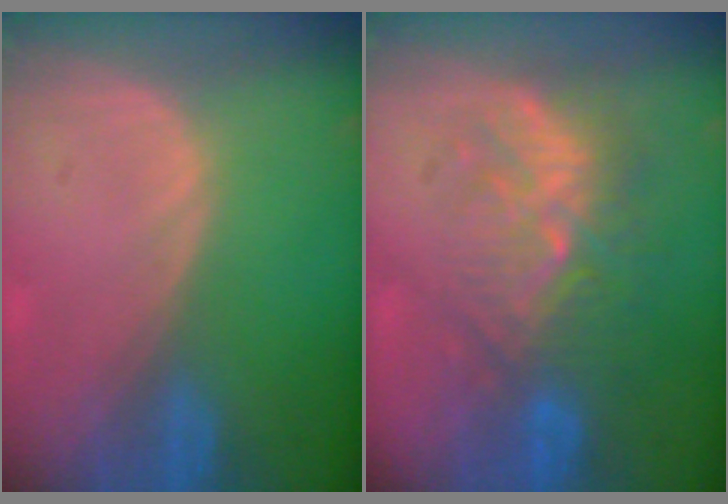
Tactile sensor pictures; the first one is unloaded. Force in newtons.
{"total": 9.3, "press": 8.9, "slide": 2.6}